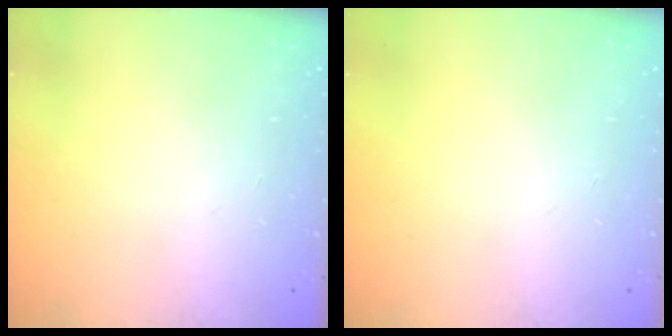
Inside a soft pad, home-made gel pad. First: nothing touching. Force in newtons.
{"total": 0.0}